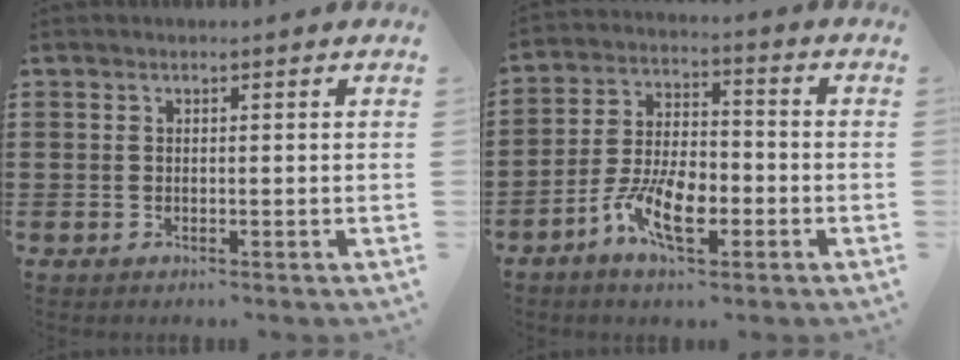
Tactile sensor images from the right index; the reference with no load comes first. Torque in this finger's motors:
{"motor_torque": [1.25, 0.88, 0.73, 0.10]}